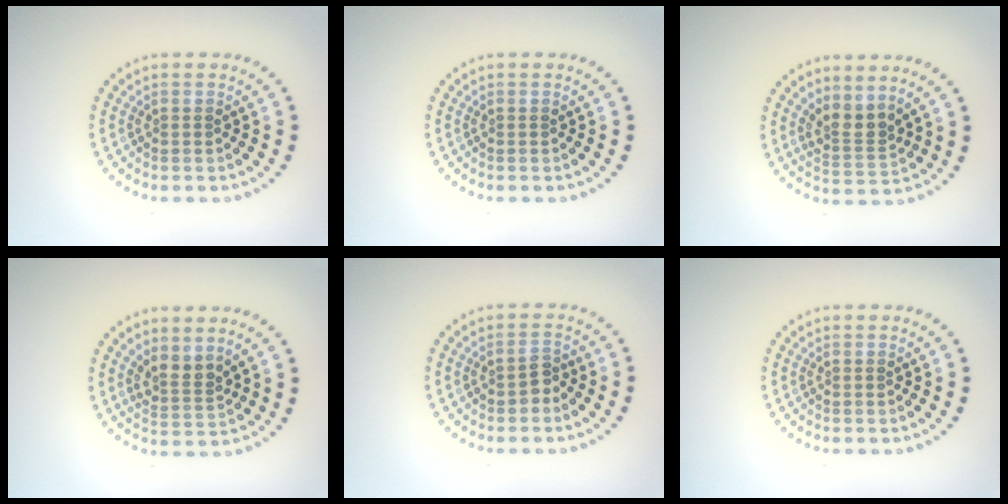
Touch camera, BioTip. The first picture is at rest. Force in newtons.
{"total": 0.0}
{"total": 2.6, "press": 1.8, "slide": 1.8}
{"total": 2.4, "press": 1.7, "slide": 1.6}
{"total": 1.3, "press": 1.2, "slide": 0.6}
{"total": 0.0}